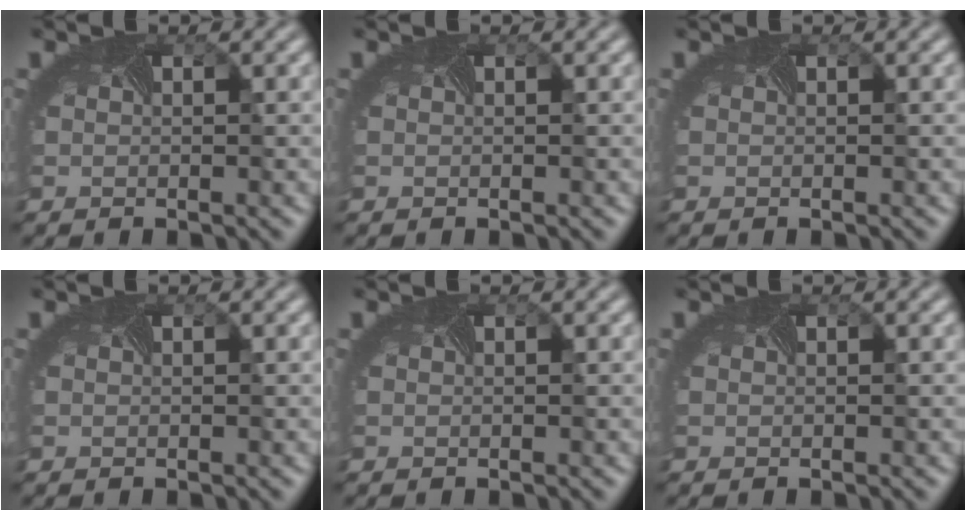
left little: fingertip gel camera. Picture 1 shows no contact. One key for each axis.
{"total": 0.0}
{"total": 0.0}
{"total": 0.0}
{"total": 0.0}
{"total": 0.0}